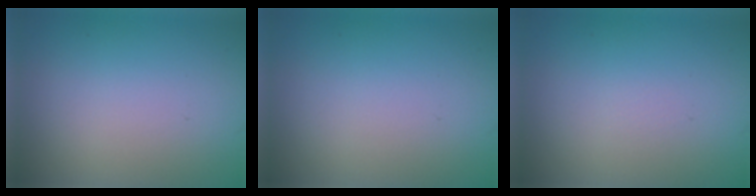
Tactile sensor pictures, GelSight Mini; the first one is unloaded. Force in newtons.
{"total": 0.0}
{"total": 0.0}